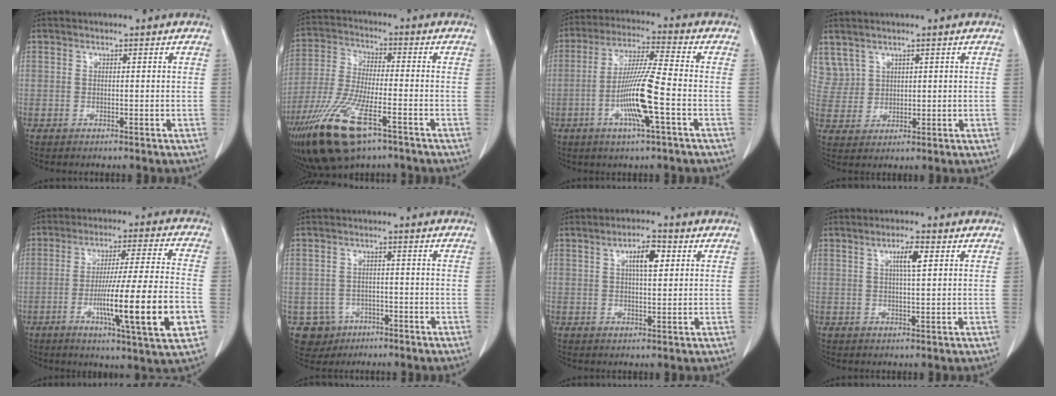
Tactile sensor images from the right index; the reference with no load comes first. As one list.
[{"total": 15.3, "force": [-8.8, 4.0, 11.8], "torque": [-0.254, -0.032, -0.158]}, {"total": 10.9, "force": [-3.2, -0.1, 10.4], "torque": [-0.203, -0.007, -0.064]}, {"total": 5.0, "force": [3.5, 3.6, 0.2], "torque": [-0.006, 0.009, 0.083]}, {"total": 17.8, "force": [-5.0, 0.0, 17.0], "torque": [-0.257, -0.013, -0.077]}, {"total": 5.5, "force": [-2.6, 4.8, 0.4], "torque": [-0.006, 0.009, -0.035]}, {"total": 4.8, "force": [1.6, 1.4, 4.3], "torque": [-0.074, 0.007, 0.026]}, {"total": 3.5, "force": [1.2, 0.3, 3.3], "torque": [-0.057, 0.001, 0.019]}]